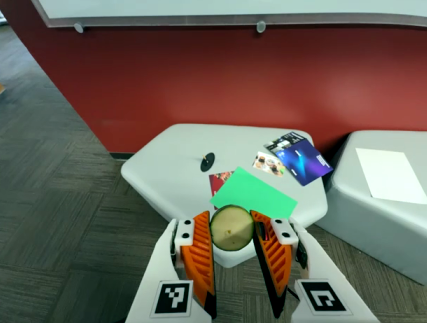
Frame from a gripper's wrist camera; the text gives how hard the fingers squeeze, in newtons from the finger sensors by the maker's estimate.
{"total": 7.8, "left": 7.7, "right": 7.9}